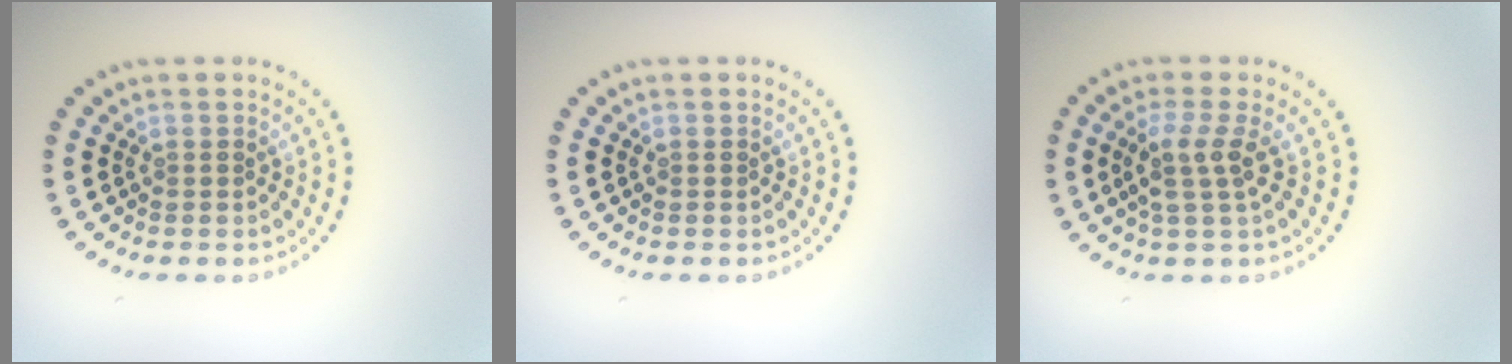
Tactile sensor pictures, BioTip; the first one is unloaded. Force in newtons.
{"total": 0.0}
{"total": 2.5, "press": 1.9, "slide": 1.7}